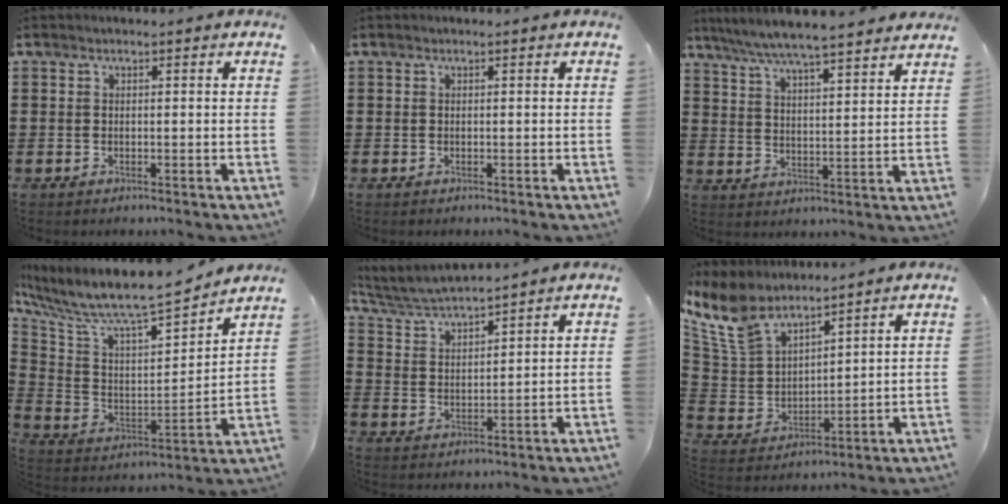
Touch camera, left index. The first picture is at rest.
{"total": 0.0}
{"total": 6.1, "force": [5.7, -0.3, 2.2], "torque": [-0.066, -0.031, 0.097]}
{"total": 8.2, "force": [7.4, 1.0, 3.4], "torque": [-0.105, -0.066, 0.119]}
{"total": 4.5, "force": [4.4, -0.1, 1.0], "torque": [-0.039, -0.025, 0.076]}
{"total": 9.7, "force": [8.1, 3.7, 3.8], "torque": [-0.110, -0.037, 0.154]}